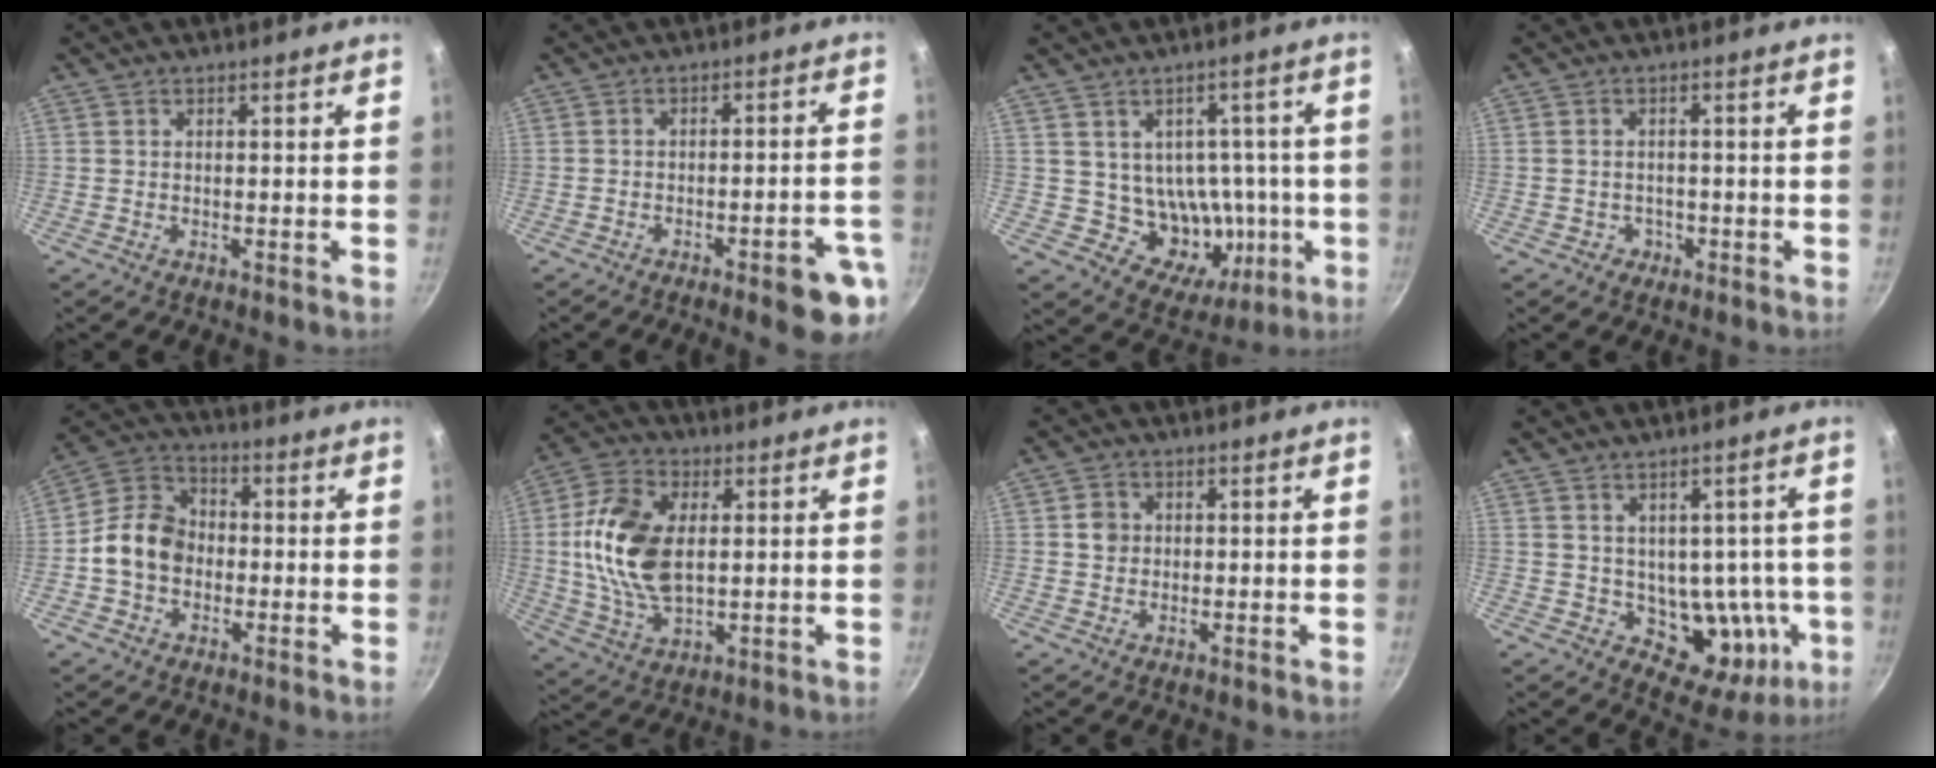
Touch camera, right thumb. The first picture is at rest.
{"total": 9.3, "force": [-4.6, 2.3, 7.8], "torque": [-0.076, 0.033, -0.049]}
{"total": 13.4, "force": [-0.4, 11.2, 7.4], "torque": [-0.058, -0.002, 0.013]}
{"total": 2.2, "force": [-0.9, 1.9, 0.5], "torque": [0.008, 0.011, -0.006]}
{"total": 10.8, "force": [-1.5, 8.7, 6.3], "torque": [-0.085, 0.030, -0.047]}
{"total": 16.2, "force": [1.8, 9.6, 12.9], "torque": [-0.240, -0.002, 0.032]}
{"total": 2.5, "force": [0.3, 2.4, 0.7], "torque": [0.002, 0.006, 0.001]}
{"total": 13.1, "force": [-0.9, 9.3, 9.2], "torque": [-0.071, -0.014, 0.003]}